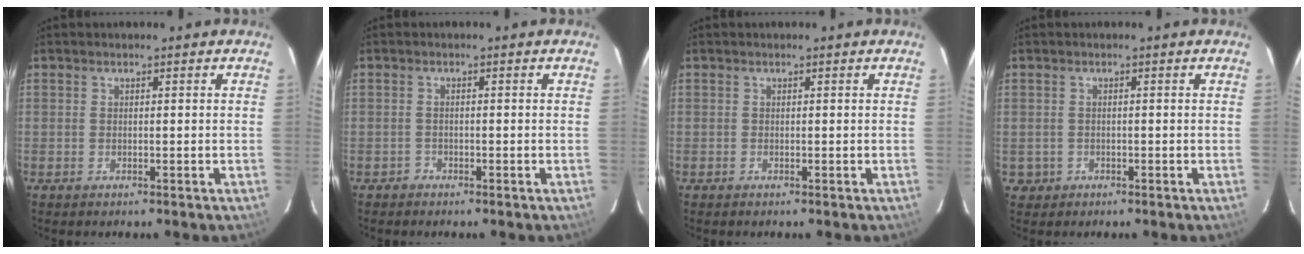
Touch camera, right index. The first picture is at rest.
{"total": 0.9, "force": [-0.8, 0.4, -0.1], "torque": [0.001, 0.005, -0.016]}
{"total": 0.0}
{"total": 2.1, "force": [-0.5, 2.0, 0.1], "torque": [-0.005, 0.005, -0.003]}